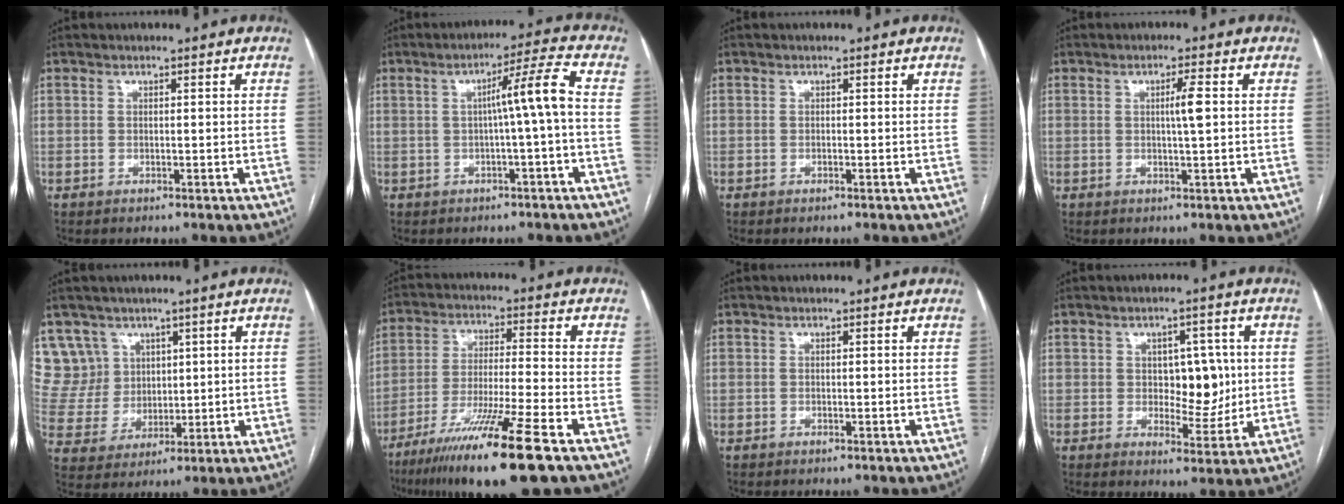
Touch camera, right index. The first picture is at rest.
{"total": 6.4, "force": [-0.4, -1.1, 6.2], "torque": [-0.097, 0.017, -0.004]}
{"total": 0.0}
{"total": 2.9, "force": [0.4, -0.2, 2.9], "torque": [-0.051, -0.002, 0.007]}
{"total": 8.7, "force": [5.2, 7.0, 0.1], "torque": [-0.008, 0.031, 0.118]}
{"total": 16.3, "force": [-10.5, -0.8, 12.5], "torque": [-0.222, -0.049, -0.184]}
{"total": 0.0}
{"total": 6.9, "force": [0.7, 3.9, 5.7], "torque": [-0.067, 0.009, 0.018]}